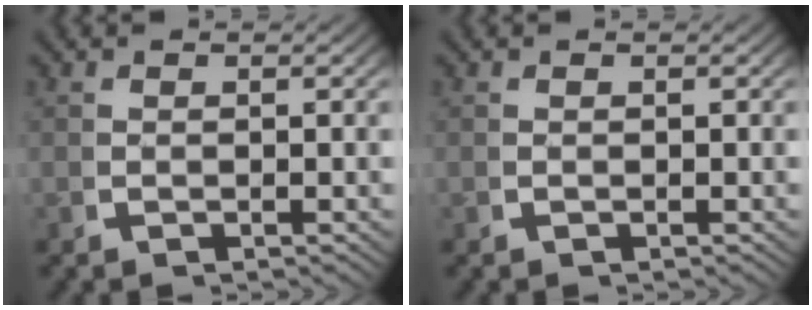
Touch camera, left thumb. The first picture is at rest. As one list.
[{"total": 0.0}]